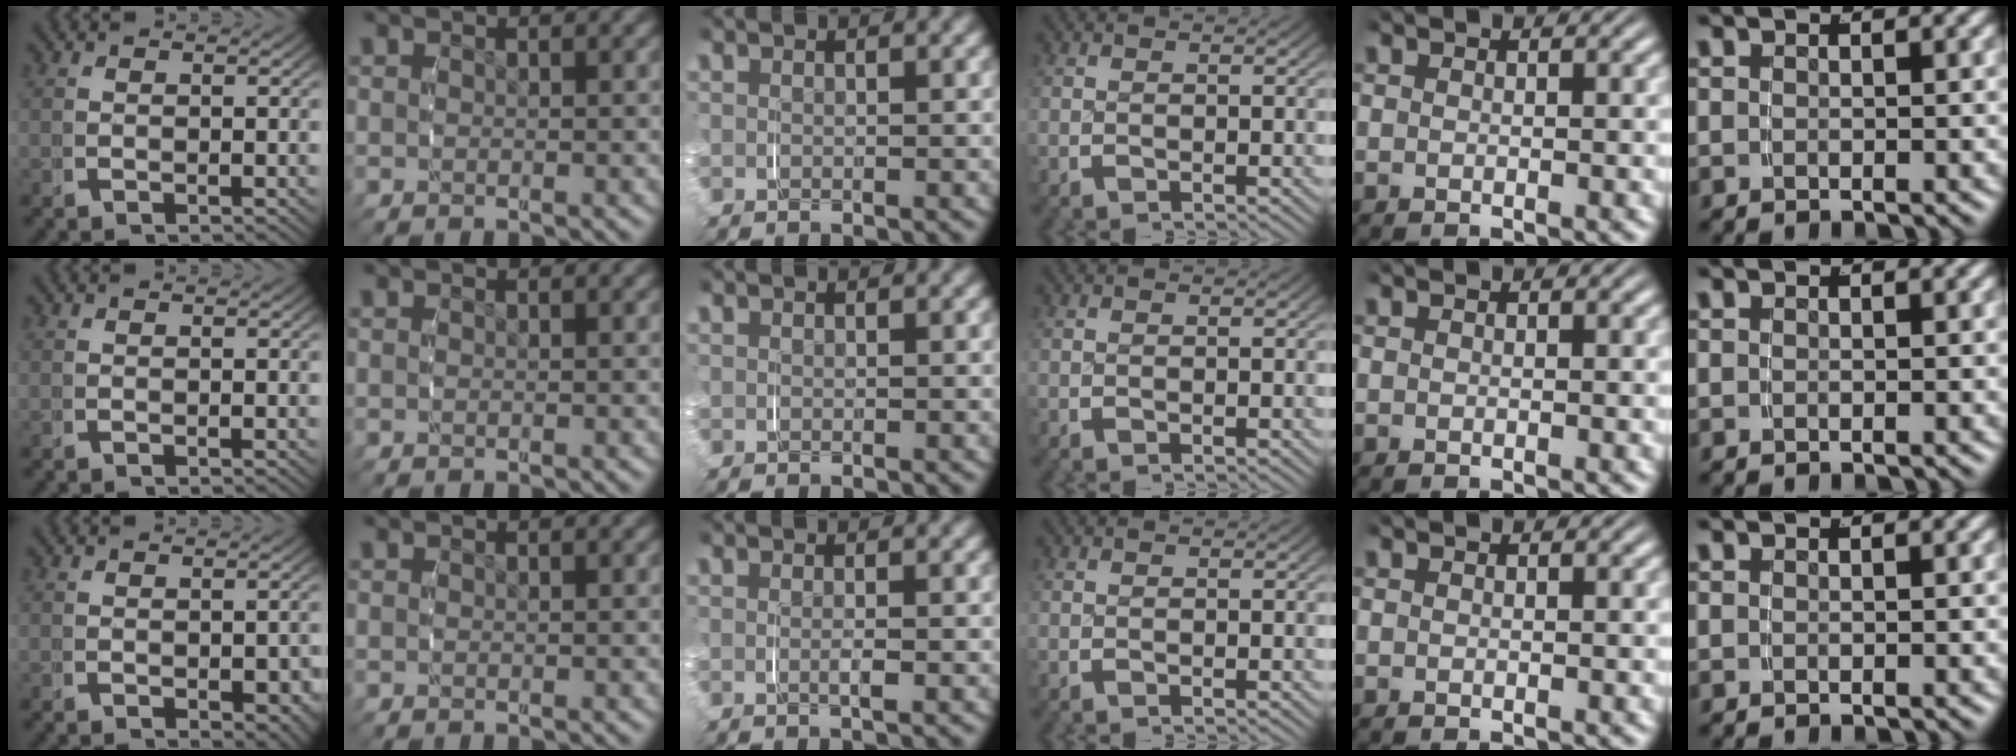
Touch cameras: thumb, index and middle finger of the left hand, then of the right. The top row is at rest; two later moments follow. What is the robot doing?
{"motion": "grasp_and_lifting", "object": "string"}